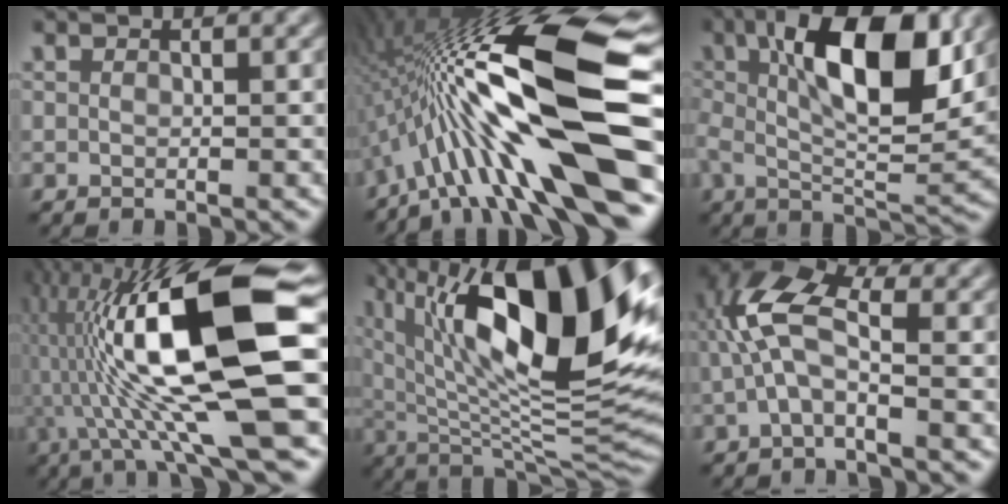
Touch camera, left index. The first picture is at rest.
{"total": 16.9, "force": [-2.9, 3.5, 16.3], "torque": [-0.282, 0.034, -0.048]}
{"total": 12.0, "force": [3.0, 4.3, 10.8], "torque": [-0.166, 0.015, 0.046]}
{"total": 16.4, "force": [0.9, 3.7, 15.9], "torque": [-0.285, 0.025, 0.015]}
{"total": 16.7, "force": [6.1, 5.4, 14.5], "torque": [-0.229, 0.006, 0.105]}
{"total": 5.0, "force": [-0.2, 1.9, 4.6], "torque": [-0.108, 0.026, -0.012]}